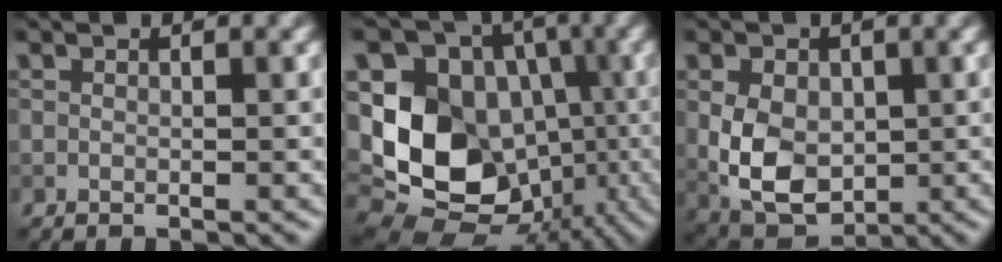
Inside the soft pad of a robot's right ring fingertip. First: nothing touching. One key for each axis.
{"total": 14.0, "fx": -1.5, "fy": 11.4, "fz": 7.9, "tx": -0.161, "ty": -0.005, "tz": -0.029}
{"total": 6.7, "fx": -0.3, "fy": 4.7, "fz": 4.7, "tx": -0.100, "ty": -0.009, "tz": -0.005}